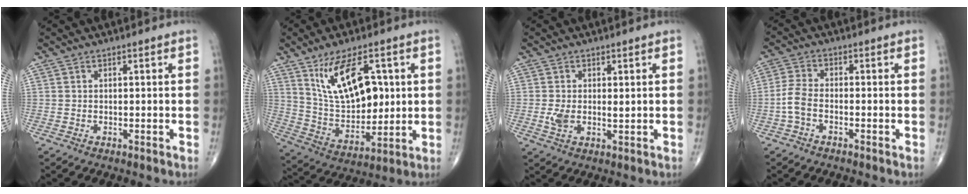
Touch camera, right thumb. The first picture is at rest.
{"total": 15.7, "force": [5.3, 8.0, 12.4], "torque": [-0.192, -0.025, 0.113]}
{"total": 3.7, "force": [0.3, 2.0, 3.0], "torque": [-0.060, -0.007, 0.008]}
{"total": 4.2, "force": [-1.6, 2.1, 3.2], "torque": [-0.074, 0.019, -0.038]}